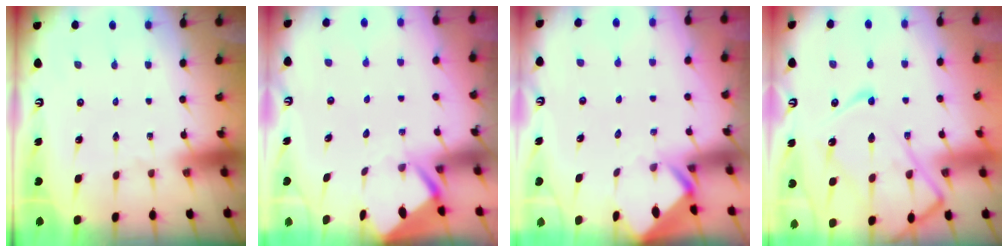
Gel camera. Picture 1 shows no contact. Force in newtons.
{"total": 3.8, "press": 3.8, "slide": 0.3}
{"total": 2.5, "press": 2.4, "slide": 0.3}
{"total": 13.9, "press": 13.9, "slide": 0.9}